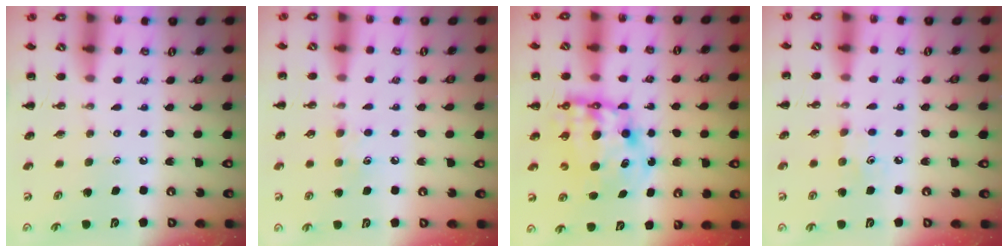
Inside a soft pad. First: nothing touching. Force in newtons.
{"total": 6.1, "press": 5.9, "slide": 1.5}
{"total": 11.0, "press": 10.7, "slide": 2.7}
{"total": 3.8, "press": 3.7, "slide": 0.8}